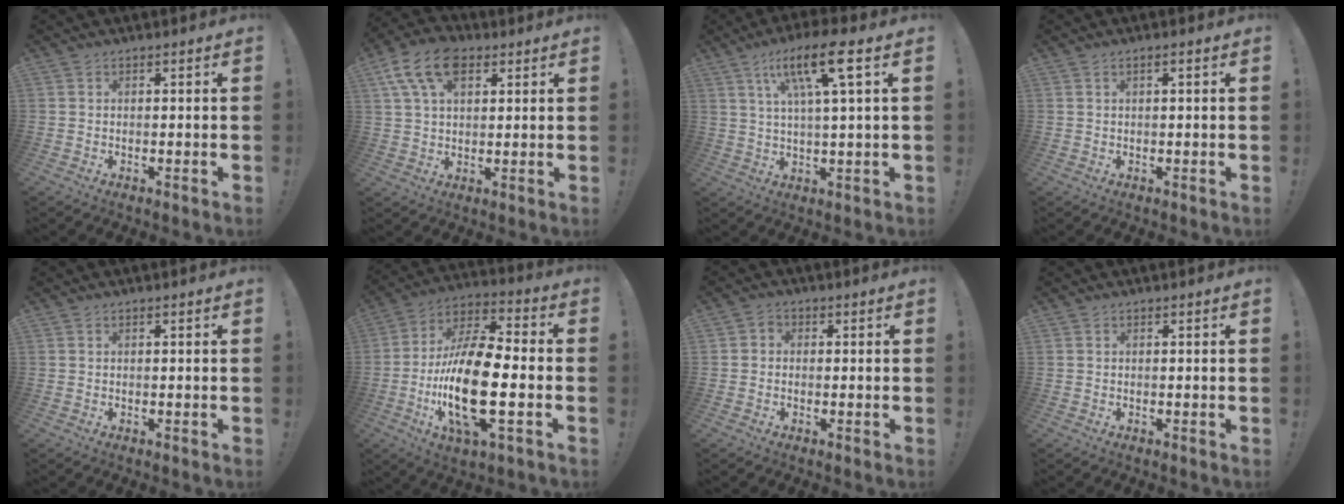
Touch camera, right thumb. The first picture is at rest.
{"total": 12.9, "force": [5.7, 7.9, 8.5], "torque": [-0.158, -0.005, 0.109]}
{"total": 12.9, "force": [5.2, 1.9, 11.7], "torque": [-0.201, -0.008, 0.076]}
{"total": 1.2, "force": [0.2, 0.1, 1.2], "torque": [-0.030, 0.003, 0.003]}
{"total": 0.0}
{"total": 21.9, "force": [-5.0, 8.4, 19.7], "torque": [-0.383, 0.010, -0.085]}
{"total": 2.0, "force": [-0.6, 1.7, 0.9], "torque": [-0.012, 0.009, -0.011]}
{"total": 0.0}